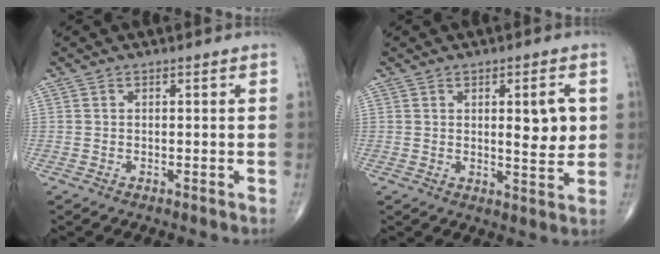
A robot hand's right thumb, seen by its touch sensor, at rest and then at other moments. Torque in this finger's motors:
{"motor_torque": [0.05, 0.05, 0.58, 0.28, 0.04]}